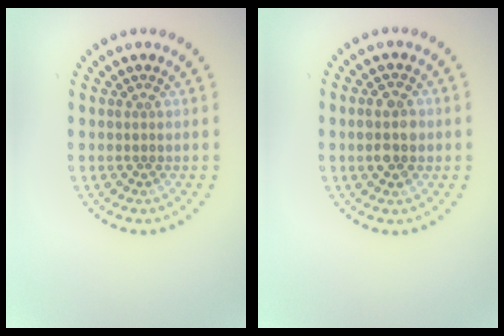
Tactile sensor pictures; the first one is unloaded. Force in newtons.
{"total": 2.7, "press": 2.7, "slide": 0.1}